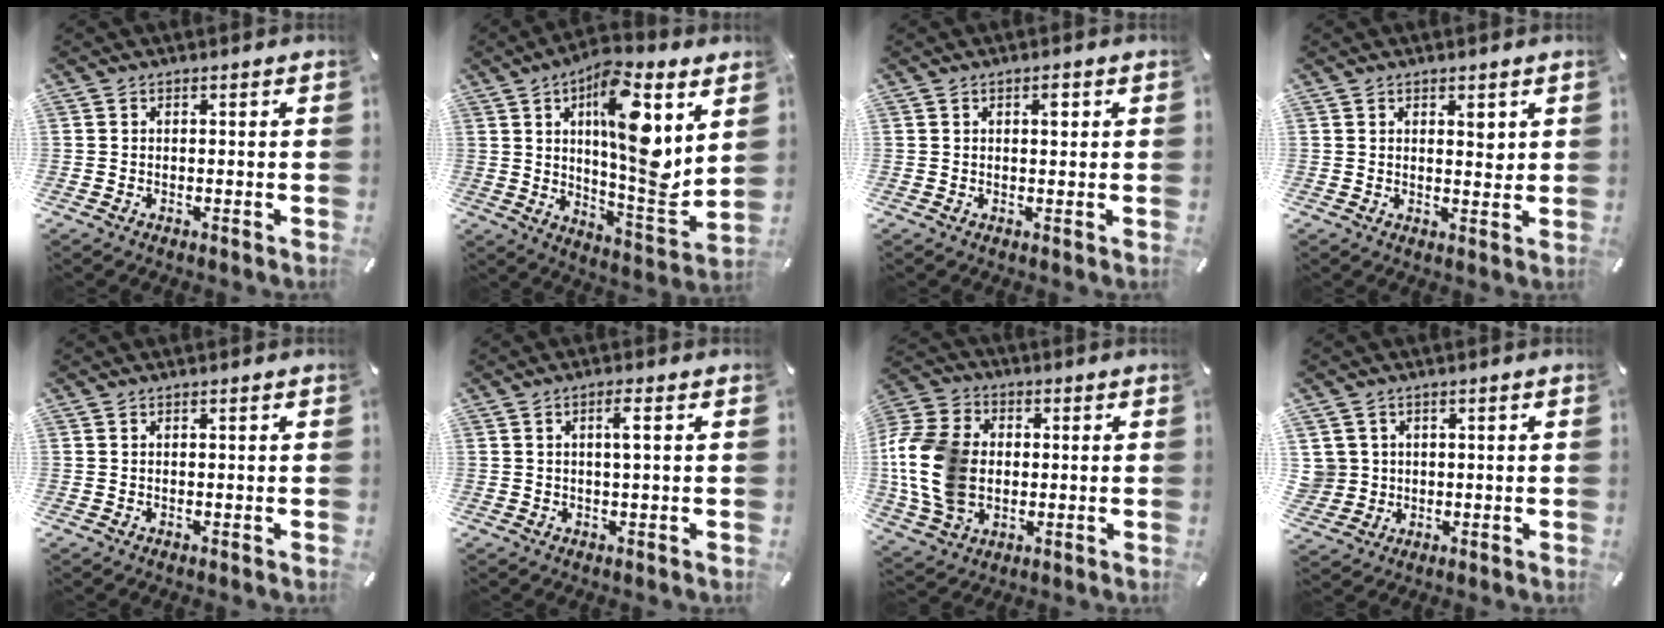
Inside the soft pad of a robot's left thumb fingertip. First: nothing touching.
{"total": 18.2, "force": [6.9, 5.6, 15.9], "torque": [-0.251, -0.042, 0.102]}
{"total": 2.1, "force": [0.7, 1.0, 1.7], "torque": [-0.021, -0.001, 0.008]}
{"total": 3.0, "force": [1.7, 1.6, 2.0], "torque": [-0.010, -0.014, 0.023]}
{"total": 0.0}
{"total": 3.1, "force": [0.6, 0.3, 3.1], "torque": [-0.060, 0.002, 0.007]}
{"total": 17.1, "force": [-0.7, 13.4, 10.7], "torque": [-0.250, 0.012, -0.013]}
{"total": 4.6, "force": [1.1, 4.5, -0.2], "torque": [-0.009, 0.000, 0.020]}